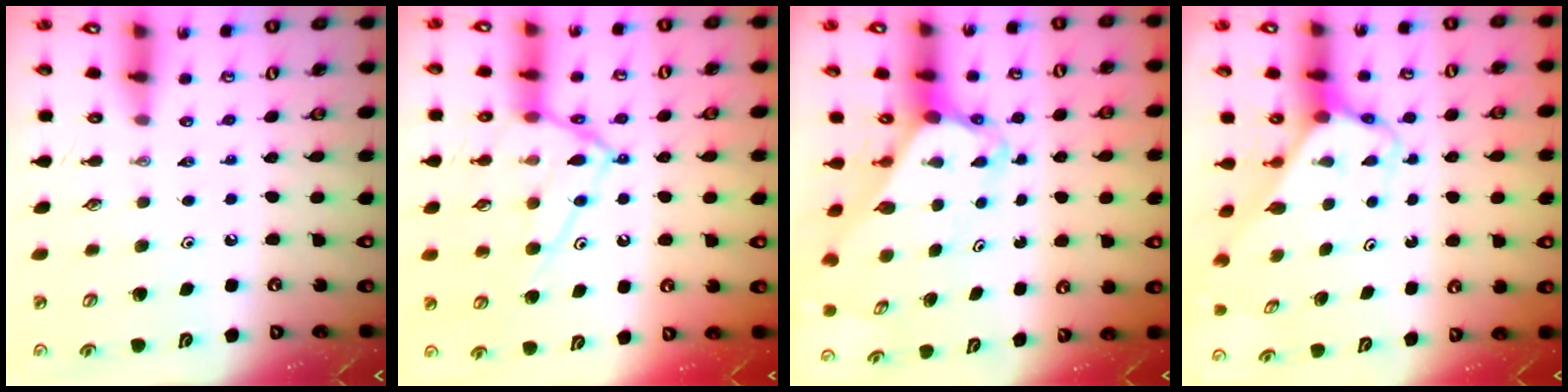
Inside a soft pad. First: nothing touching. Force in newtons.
{"total": 16.0, "press": 16.0, "slide": 1.3}
{"total": 4.6, "press": 4.5, "slide": 0.4}
{"total": 4.2, "press": 4.2, "slide": 0.4}